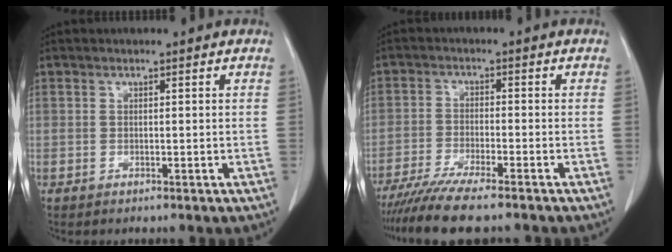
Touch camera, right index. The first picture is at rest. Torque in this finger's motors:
{"motor_torque": [1.08, -1.06, 0.43, 0.16]}